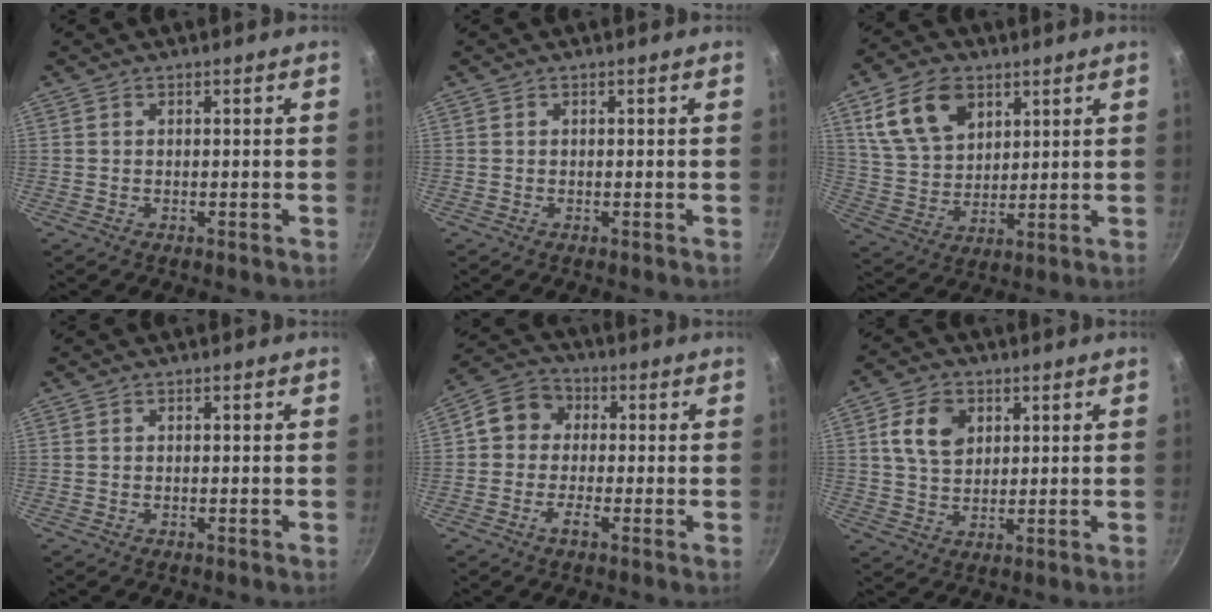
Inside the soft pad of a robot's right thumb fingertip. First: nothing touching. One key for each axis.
{"total": 0.0}
{"total": 13.3, "fx": 6.1, "fy": 8.8, "fz": 7.9, "tx": -0.125, "ty": -0.014, "tz": 0.123}
{"total": 0.0}
{"total": 7.2, "fx": -0.9, "fy": 5.8, "fz": 4.0, "tx": -0.054, "ty": 0.024, "tz": -0.040}
{"total": 8.3, "fx": 2.6, "fy": 6.1, "fz": 5.0, "tx": -0.073, "ty": -0.001, "tz": 0.046}